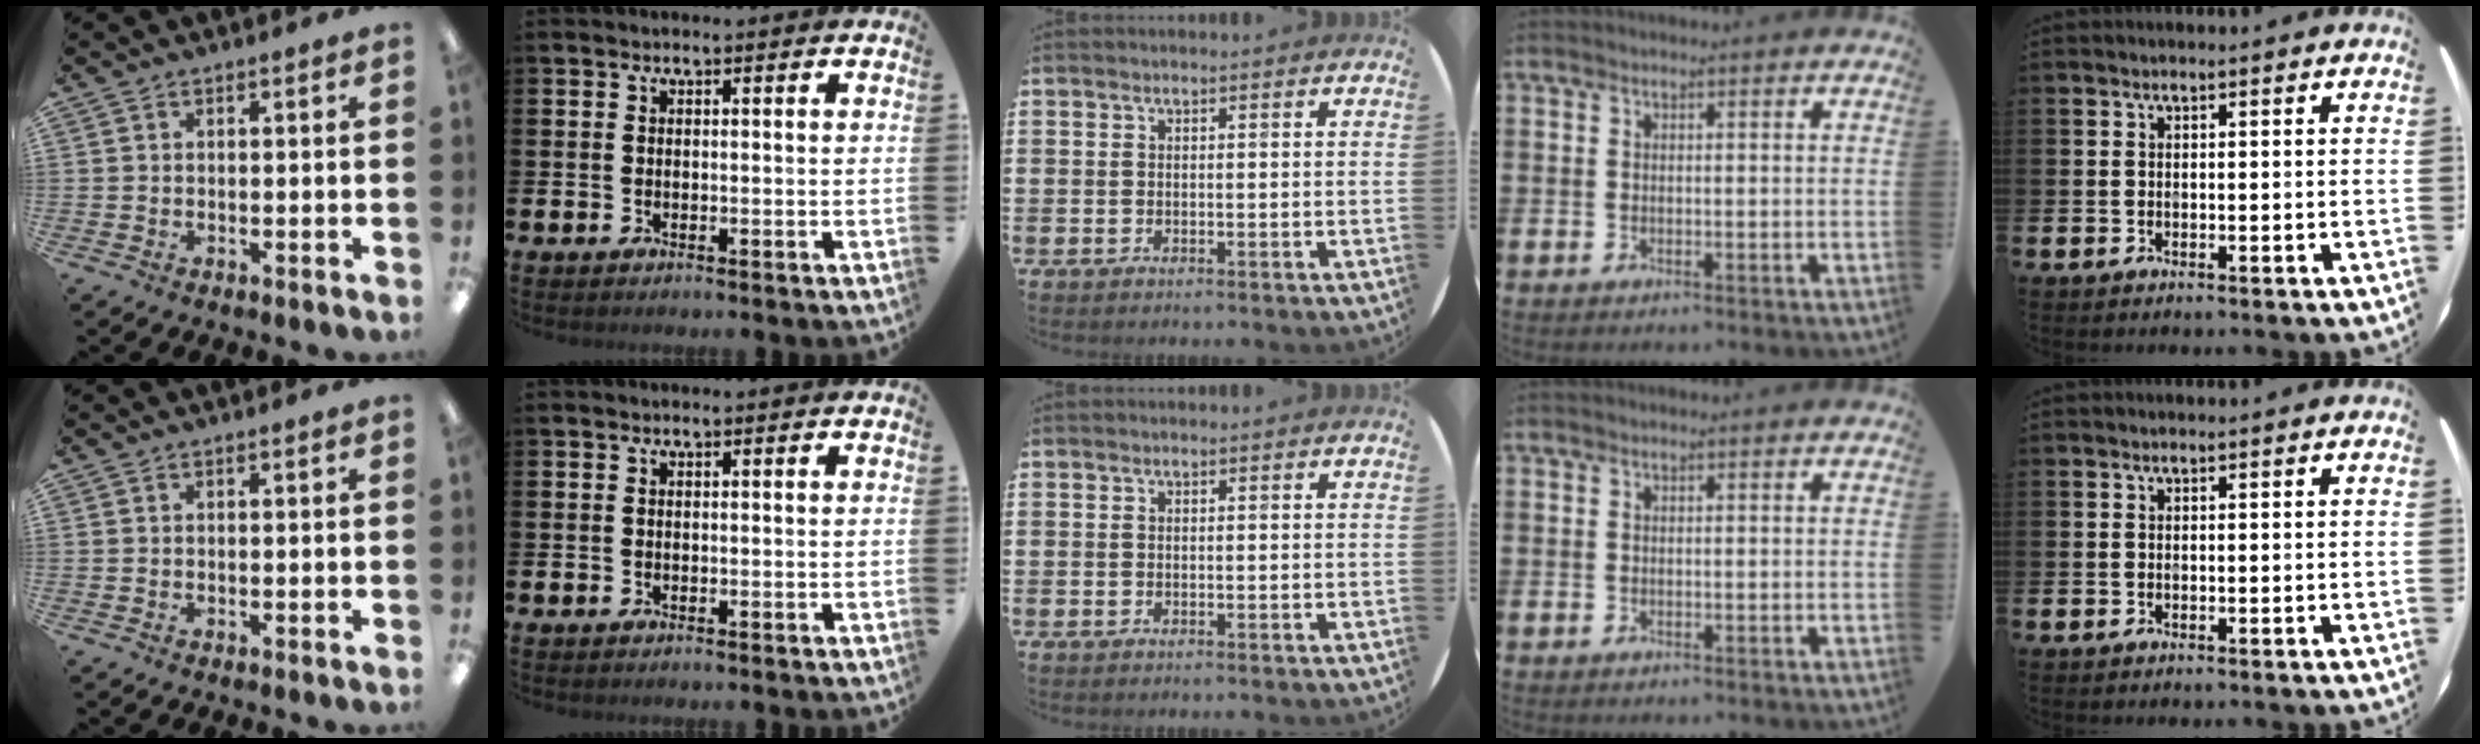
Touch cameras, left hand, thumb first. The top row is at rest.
{}